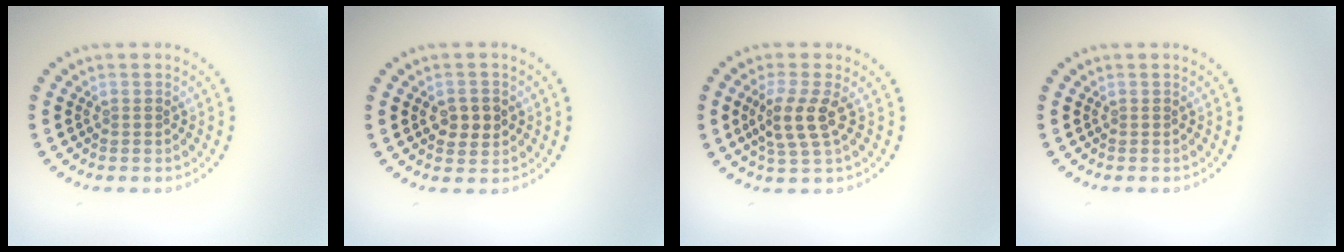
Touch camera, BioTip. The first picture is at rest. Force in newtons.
{"total": 2.4, "press": 2.3, "slide": 0.3}
{"total": 3.1, "press": 2.8, "slide": 1.4}
{"total": 0.0}